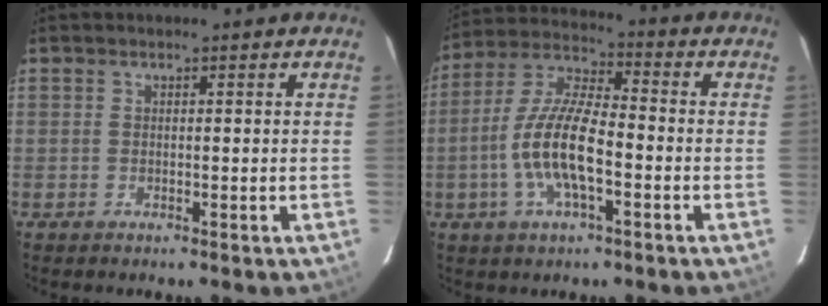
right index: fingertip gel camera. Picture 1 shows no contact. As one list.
[{"total": 12.4, "force": [-3.6, 3.7, 11.2], "torque": [-0.234, 0.001, -0.070]}]